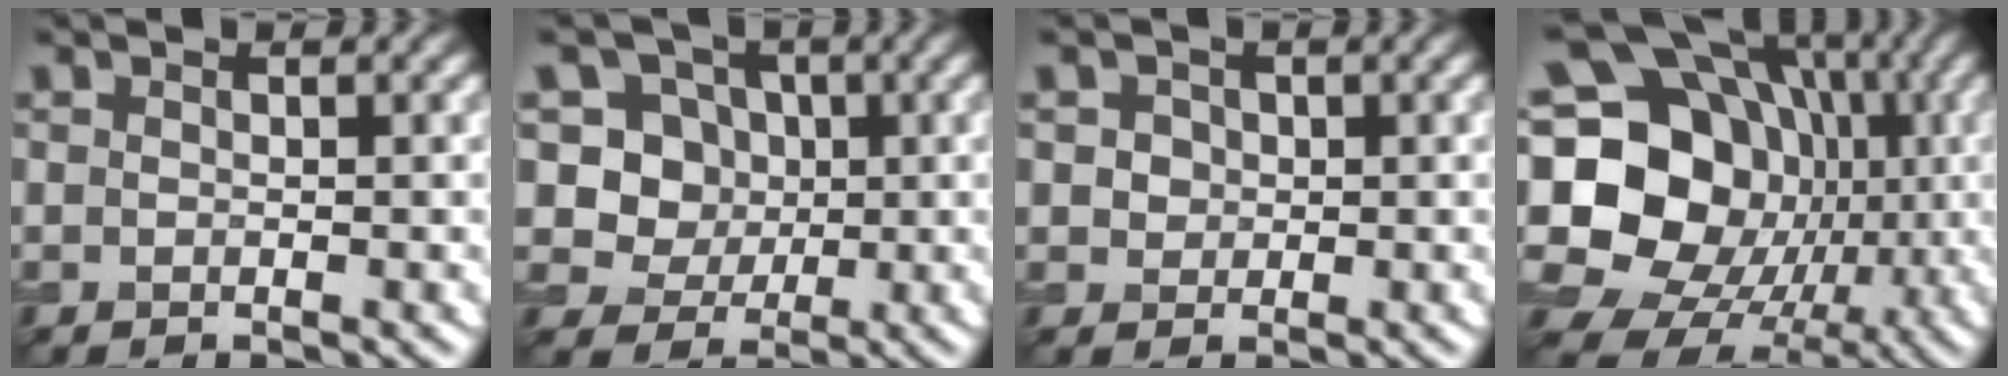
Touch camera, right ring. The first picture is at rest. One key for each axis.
{"total": 6.4, "fx": 1.6, "fy": 5.7, "fz": 2.3, "tx": -0.040, "ty": 0.006, "tz": 0.028}
{"total": 2.1, "fx": 0.7, "fy": 1.8, "fz": 0.8, "tx": -0.012, "ty": 0.004, "tz": 0.015}
{"total": 21.6, "fx": -0.1, "fy": 19.0, "fz": 10.3, "tx": -0.196, "ty": 0.038, "tz": -0.032}